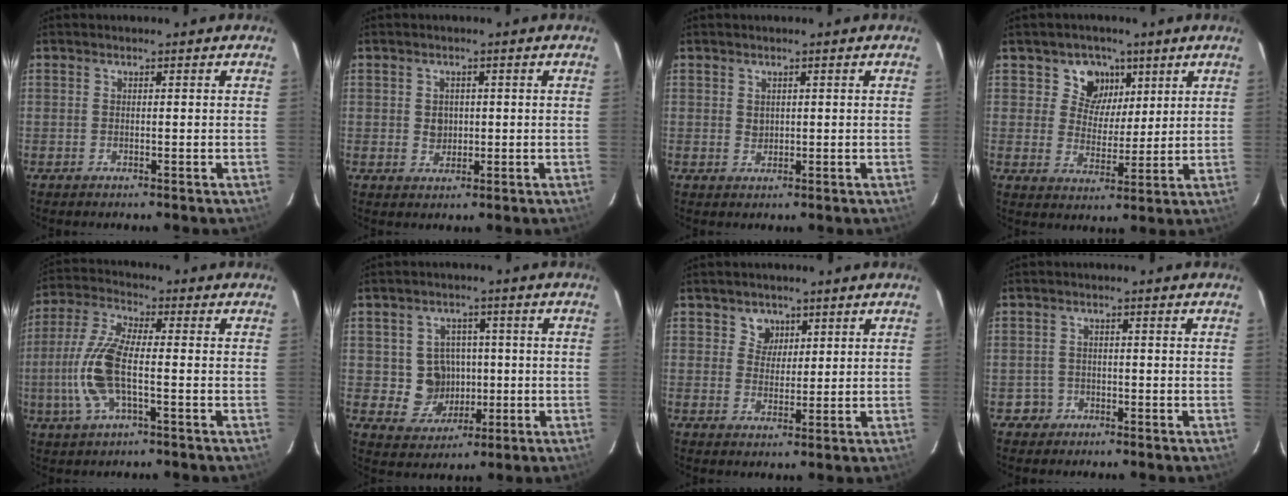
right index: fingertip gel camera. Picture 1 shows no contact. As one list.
[{"total": 2.9, "force": [0.1, 2.6, 1.2], "torque": [-0.019, 0.004, 0.004]}, {"total": 1.4, "force": [0.6, 1.2, 0.4], "torque": [-0.005, 0.004, 0.012]}, {"total": 7.3, "force": [3.6, 6.2, 1.8], "torque": [-0.024, -0.001, 0.059]}, {"total": 11.9, "force": [-2.4, 3.7, 11.0], "torque": [-0.247, 0.002, -0.052]}, {"total": 7.6, "force": [-0.3, 7.3, 1.9], "torque": [-0.053, 0.018, 0.013]}, {"total": 3.7, "force": [2.0, 3.2, 0.3], "torque": [0.006, 0.007, 0.034]}, {"total": 2.5, "force": [-1.1, 2.2, -0.1], "torque": [-0.002, 0.012, -0.017]}]